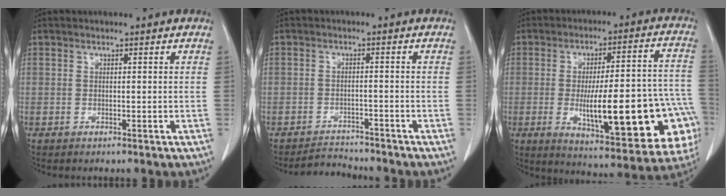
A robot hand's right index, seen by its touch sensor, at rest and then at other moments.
{"total": 3.6, "force": [-3.5, 0.6, -0.6], "torque": [0.009, -0.006, -0.057]}
{"total": 24.5, "force": [-6.0, 5.7, 23.0], "torque": [-0.251, 0.016, -0.063]}